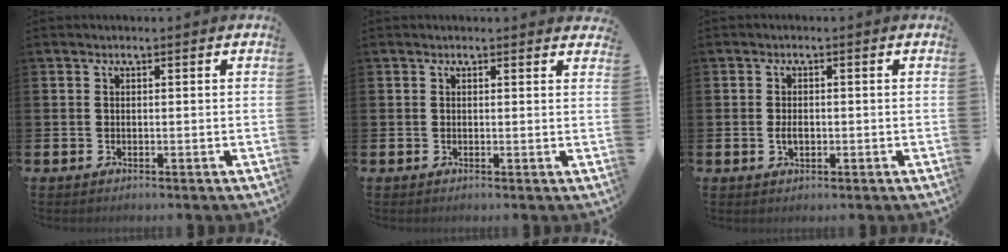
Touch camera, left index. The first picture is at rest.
{"total": 0.6, "force": [0.6, 0.0, 0.1], "torque": [0.012, -0.004, 0.008]}
{"total": 1.8, "force": [-0.2, 1.1, 1.4], "torque": [-0.023, 0.003, -0.005]}